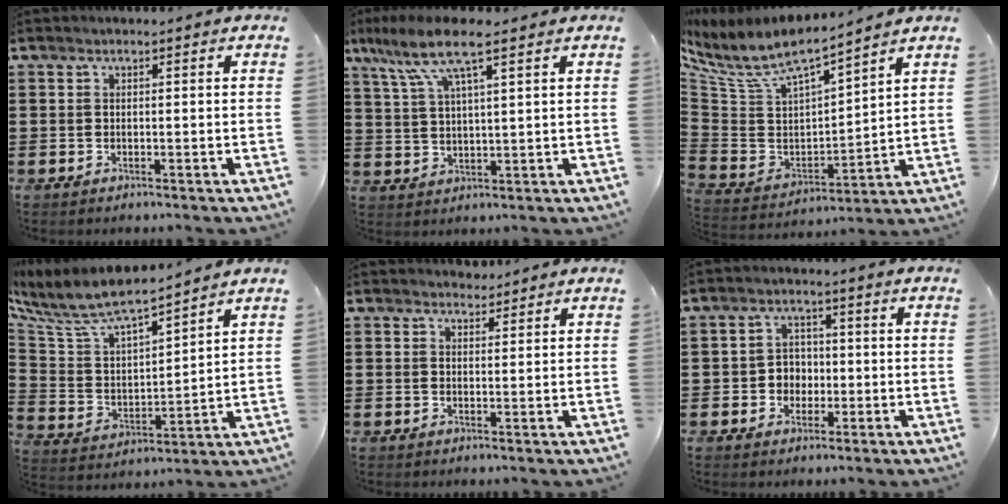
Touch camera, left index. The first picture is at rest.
{"total": 8.6, "force": [5.3, 1.4, 6.6], "torque": [-0.141, -0.004, 0.092]}
{"total": 8.0, "force": [6.5, 2.0, 4.1], "torque": [-0.110, -0.047, 0.111]}
{"total": 8.8, "force": [7.6, 1.9, 3.9], "torque": [-0.112, -0.046, 0.130]}
{"total": 1.9, "force": [1.8, 0.6, 0.1], "torque": [0.002, 0.000, 0.034]}
{"total": 3.5, "force": [-0.7, 3.2, 1.3], "torque": [-0.036, 0.008, -0.019]}